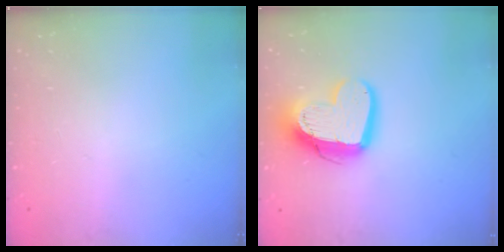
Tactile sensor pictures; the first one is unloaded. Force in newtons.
{"total": 15.6, "press": 15.5, "slide": 1.6}